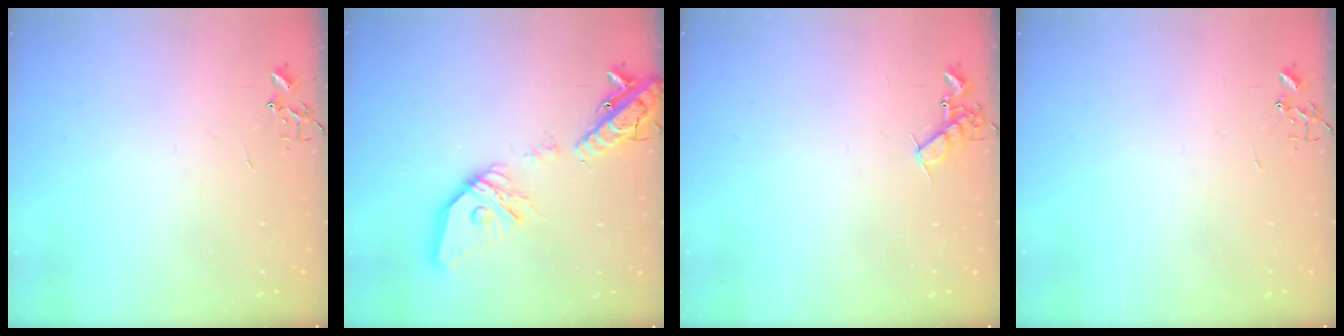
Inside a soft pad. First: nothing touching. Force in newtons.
{"total": 21.4, "press": 21.2, "slide": 3.5}
{"total": 7.5, "press": 7.5, "slide": 0.8}
{"total": 0.0}